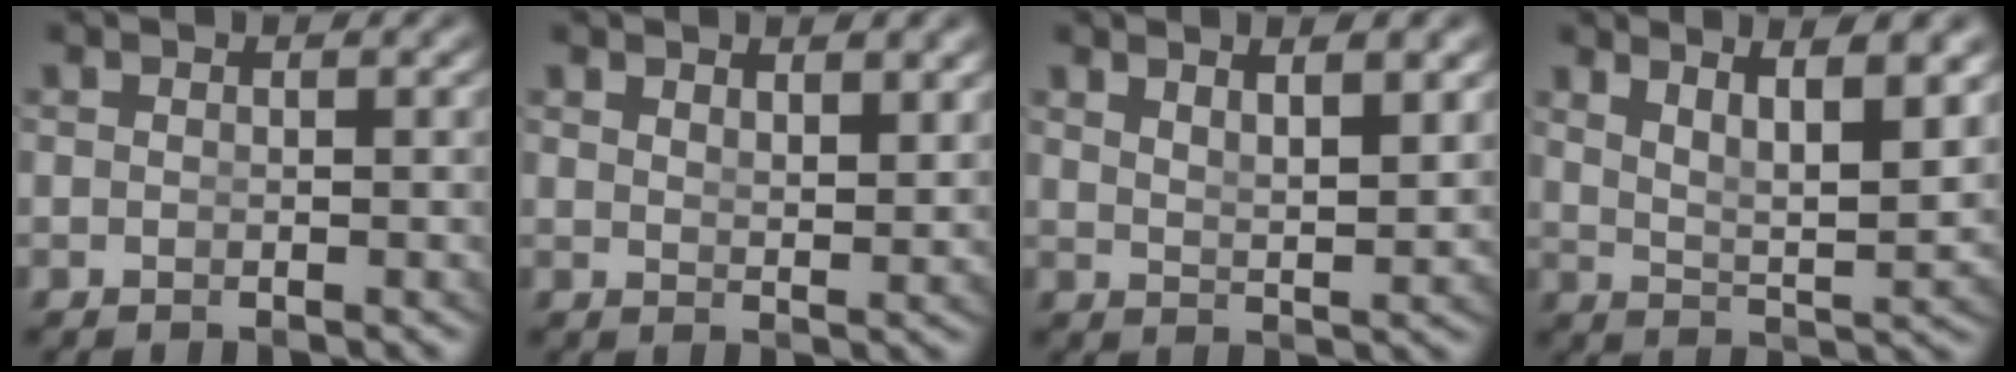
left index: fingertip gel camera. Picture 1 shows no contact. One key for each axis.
{"total": 1.8, "fx": 1.6, "fy": -0.4, "fz": 0.6, "tx": -0.006, "ty": -0.015, "tz": 0.038}
{"total": 3.6, "fx": 2.5, "fy": 0.3, "fz": 2.6, "tx": -0.042, "ty": -0.010, "tz": 0.052}
{"total": 6.6, "fx": 3.4, "fy": 2.2, "fz": 5.2, "tx": -0.073, "ty": -0.005, "tz": 0.058}